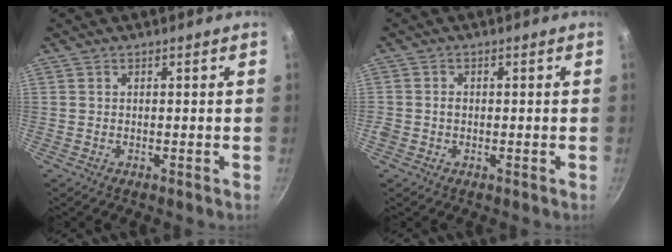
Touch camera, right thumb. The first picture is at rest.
{"total": 1.4, "force": [-0.4, 1.2, 0.6], "torque": [-0.008, 0.008, -0.008]}